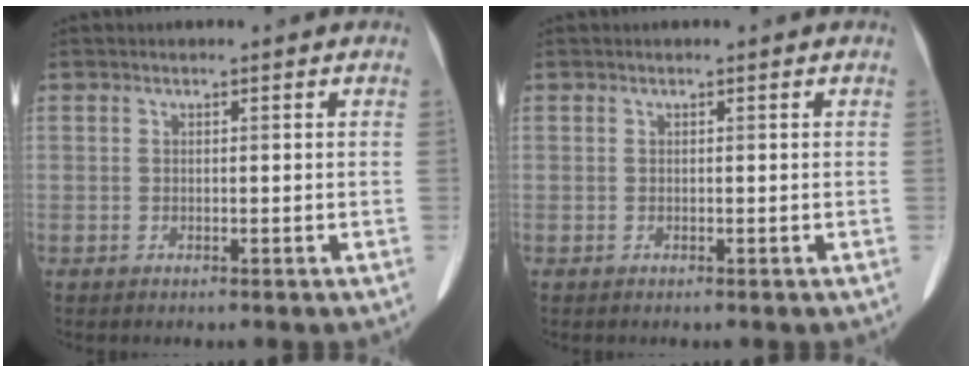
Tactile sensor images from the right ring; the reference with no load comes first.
{"total": 0.0}